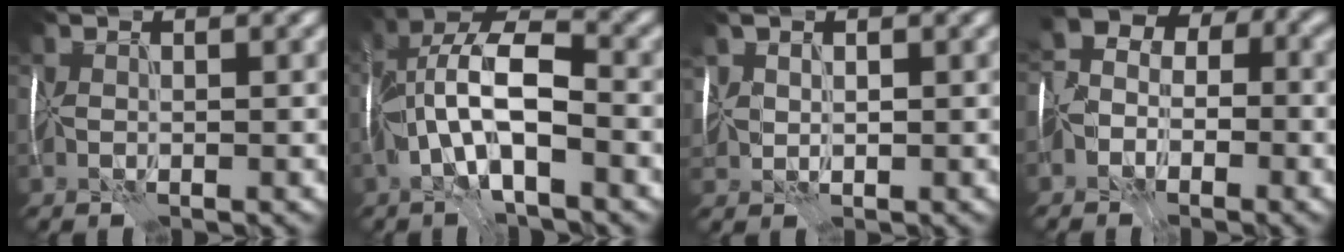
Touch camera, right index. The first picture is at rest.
{"total": 8.5, "force": [-1.5, 2.8, 7.9], "torque": [-0.160, 0.028, -0.032]}
{"total": 2.2, "force": [1.6, 1.3, 0.8], "torque": [-0.027, 0.012, 0.024]}
{"total": 5.3, "force": [-2.6, 4.0, 2.3], "torque": [-0.033, 0.007, -0.046]}